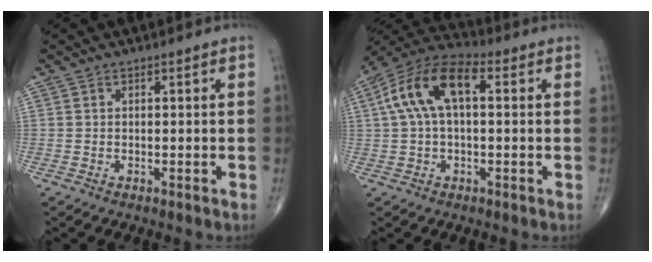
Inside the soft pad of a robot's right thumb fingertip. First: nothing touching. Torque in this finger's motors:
{"motor_torque": [0.27, 0.35, 1.10, 0.24, 0.40]}